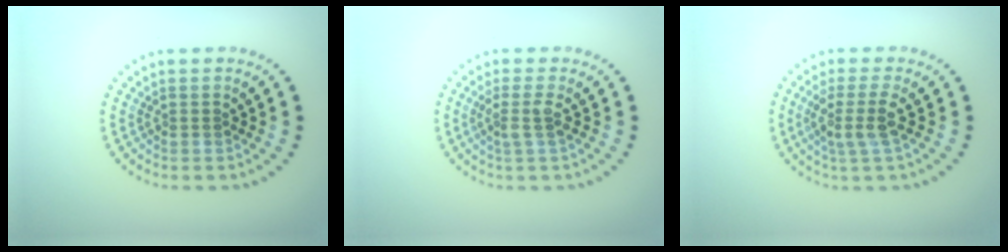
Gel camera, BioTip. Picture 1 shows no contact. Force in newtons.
{"total": 1.7, "press": 1.2, "slide": 1.1}
{"total": 2.7, "press": 2.1, "slide": 1.7}